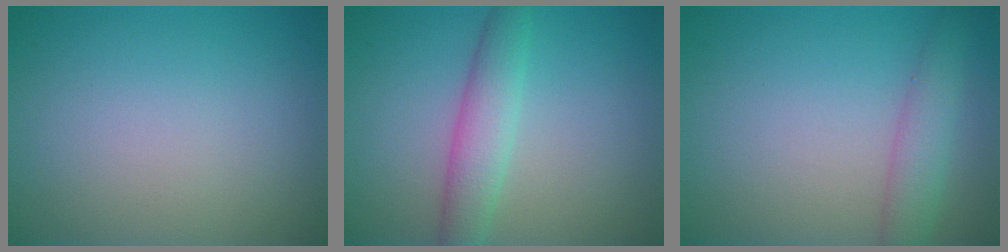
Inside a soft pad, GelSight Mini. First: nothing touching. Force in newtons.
{"total": 3.5, "press": 3.5, "slide": 0.0}
{"total": 2.9, "press": 2.9, "slide": 0.1}